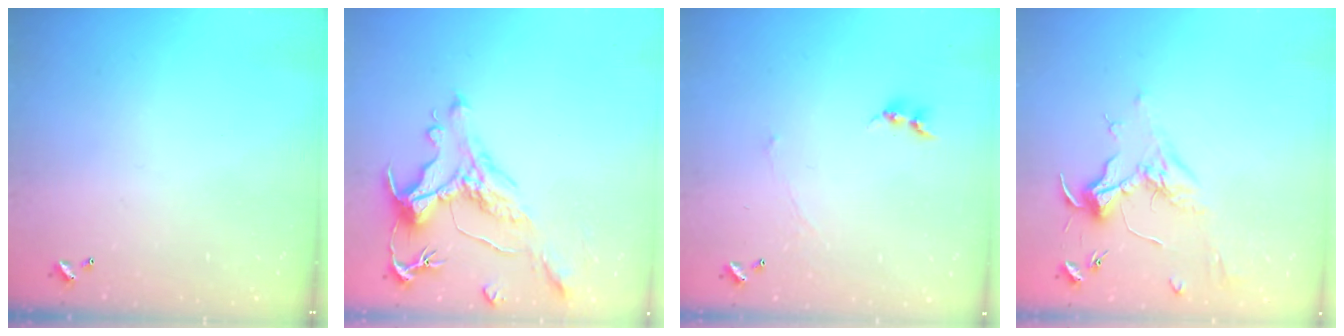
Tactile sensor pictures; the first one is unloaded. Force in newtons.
{"total": 1.2, "press": 0.2, "slide": 1.2}
{"total": 1.0, "press": 0.8, "slide": 0.6}
{"total": 2.0, "press": 1.9, "slide": 0.7}